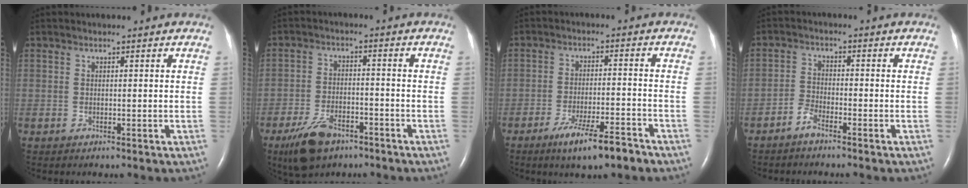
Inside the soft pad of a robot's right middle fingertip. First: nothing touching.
{"total": 7.8, "force": [-5.3, 3.4, 4.6], "torque": [-0.100, -0.008, -0.089]}
{"total": 8.1, "force": [-5.7, 0.9, 5.7], "torque": [-0.102, -0.012, -0.093]}
{"total": 2.7, "force": [-2.3, 0.6, 1.2], "torque": [-0.033, -0.002, -0.048]}